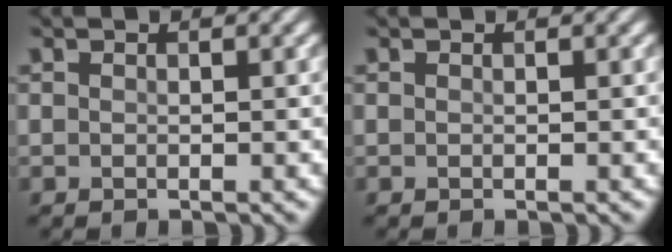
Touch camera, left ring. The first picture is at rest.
{"total": 0.0}